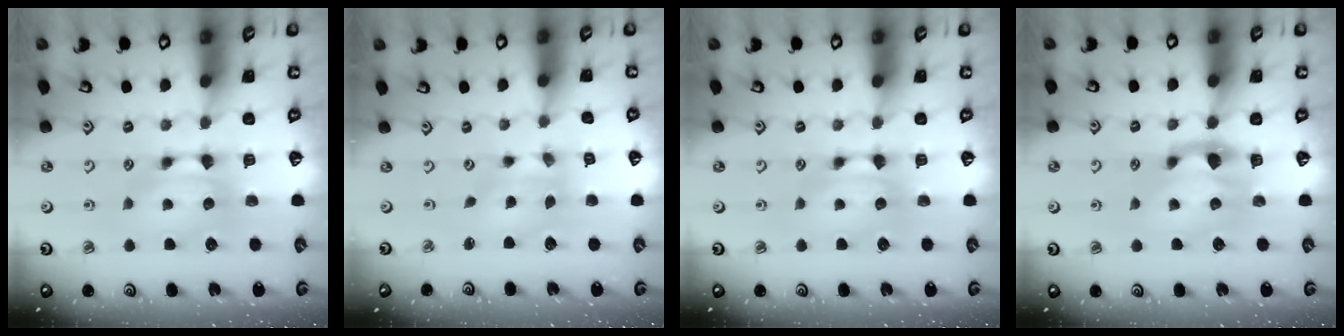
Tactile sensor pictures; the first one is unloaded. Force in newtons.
{"total": 1.6, "press": 0.2, "slide": 1.5}
{"total": 0.0}
{"total": 1.5, "press": 0.4, "slide": 1.4}